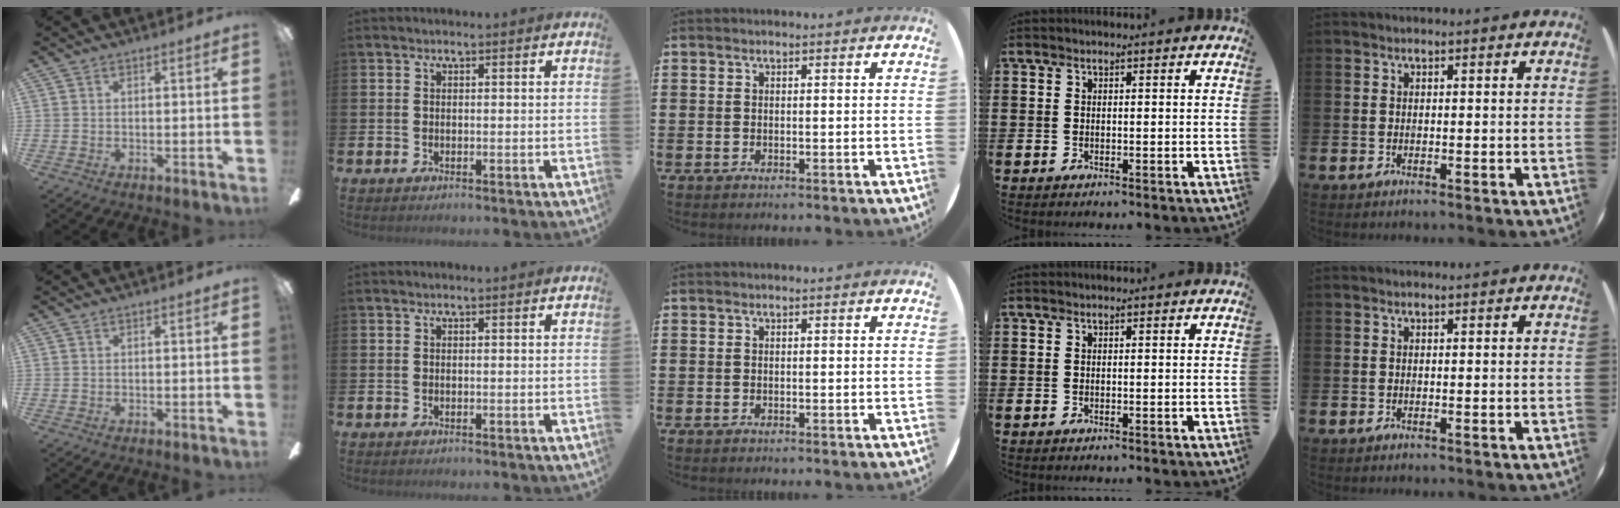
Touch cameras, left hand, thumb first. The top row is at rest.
{}